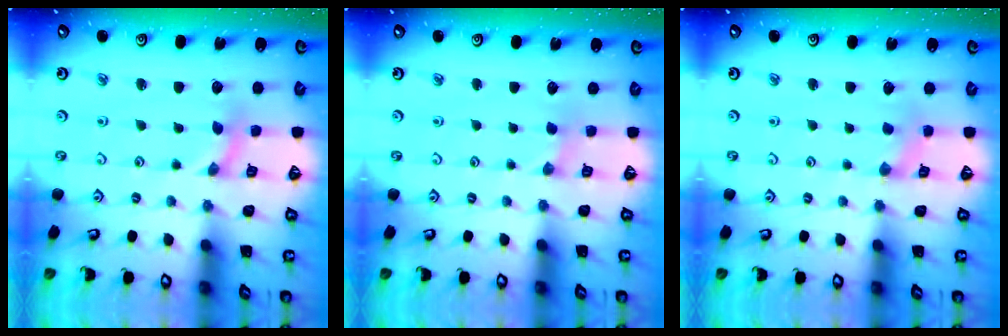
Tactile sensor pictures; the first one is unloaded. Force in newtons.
{"total": 1.1, "press": 1.1, "slide": 0.2}
{"total": 1.0, "press": 1.0, "slide": 0.1}